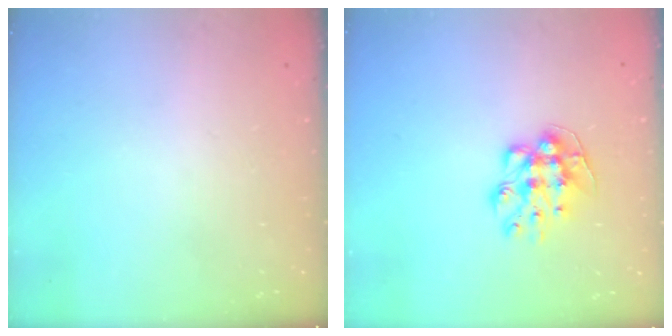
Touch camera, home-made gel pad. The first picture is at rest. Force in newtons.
{"total": 9.3, "press": 9.3, "slide": 0.4}